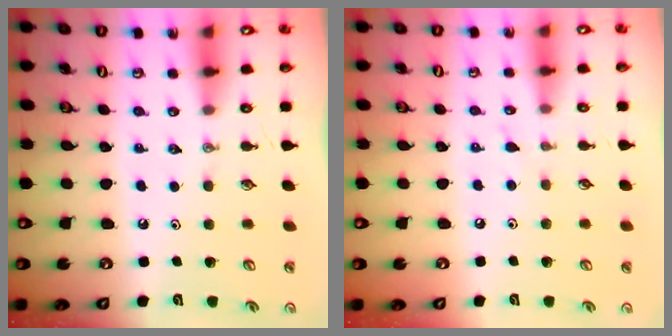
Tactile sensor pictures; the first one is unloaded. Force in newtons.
{"total": 3.8, "press": 3.8, "slide": 0.5}